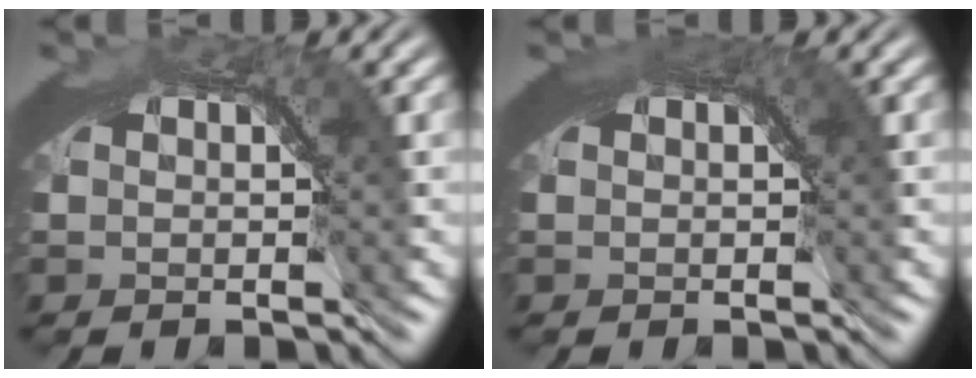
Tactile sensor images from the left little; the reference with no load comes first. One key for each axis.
{"total": 1.3, "fx": 0.7, "fy": 0.3, "fz": 1.0, "tx": -0.009, "ty": 0.001, "tz": 0.008}